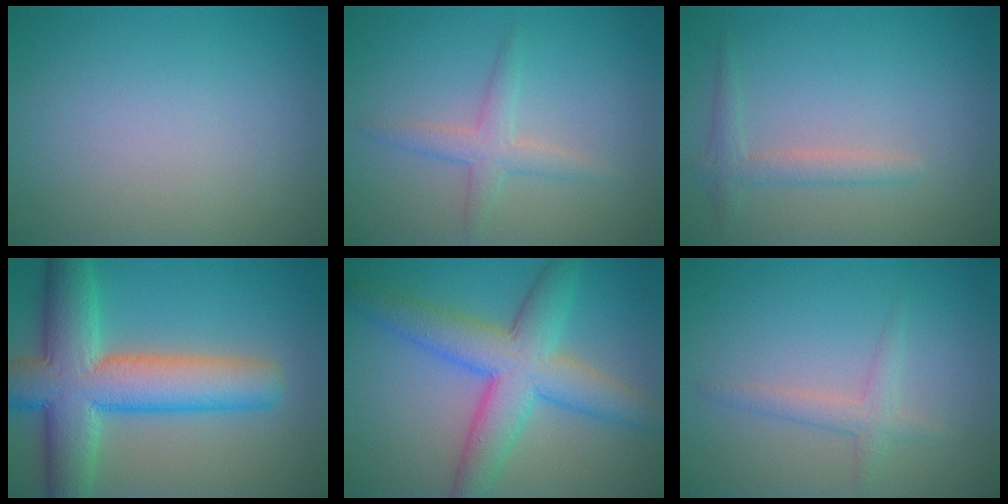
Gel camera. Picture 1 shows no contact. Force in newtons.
{"total": 2.4, "press": 2.4, "slide": 0.0}
{"total": 1.9, "press": 1.9, "slide": 0.0}
{"total": 10.5, "press": 10.5, "slide": 0.6}
{"total": 7.6, "press": 7.6, "slide": 0.2}
{"total": 1.2, "press": 1.2, "slide": 0.1}